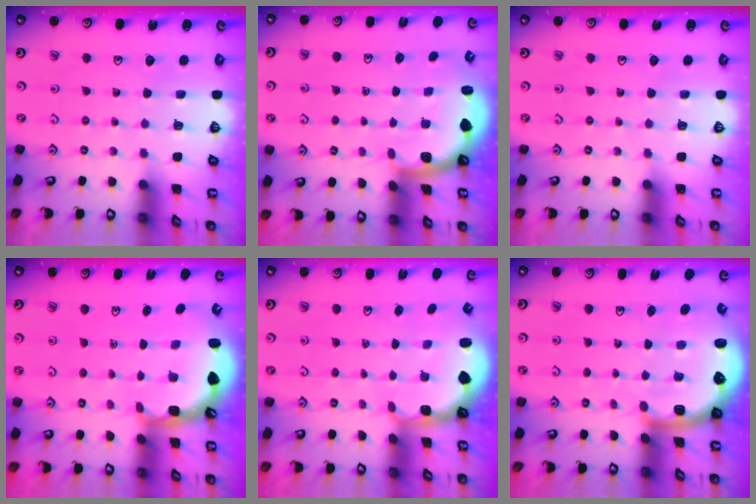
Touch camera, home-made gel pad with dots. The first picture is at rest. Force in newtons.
{"total": 1.6, "press": 1.6, "slide": 0.1}
{"total": 0.0}
{"total": 4.1, "press": 3.6, "slide": 1.8}
{"total": 2.4, "press": 1.1, "slide": 2.2}
{"total": 5.0, "press": 4.5, "slide": 2.2}